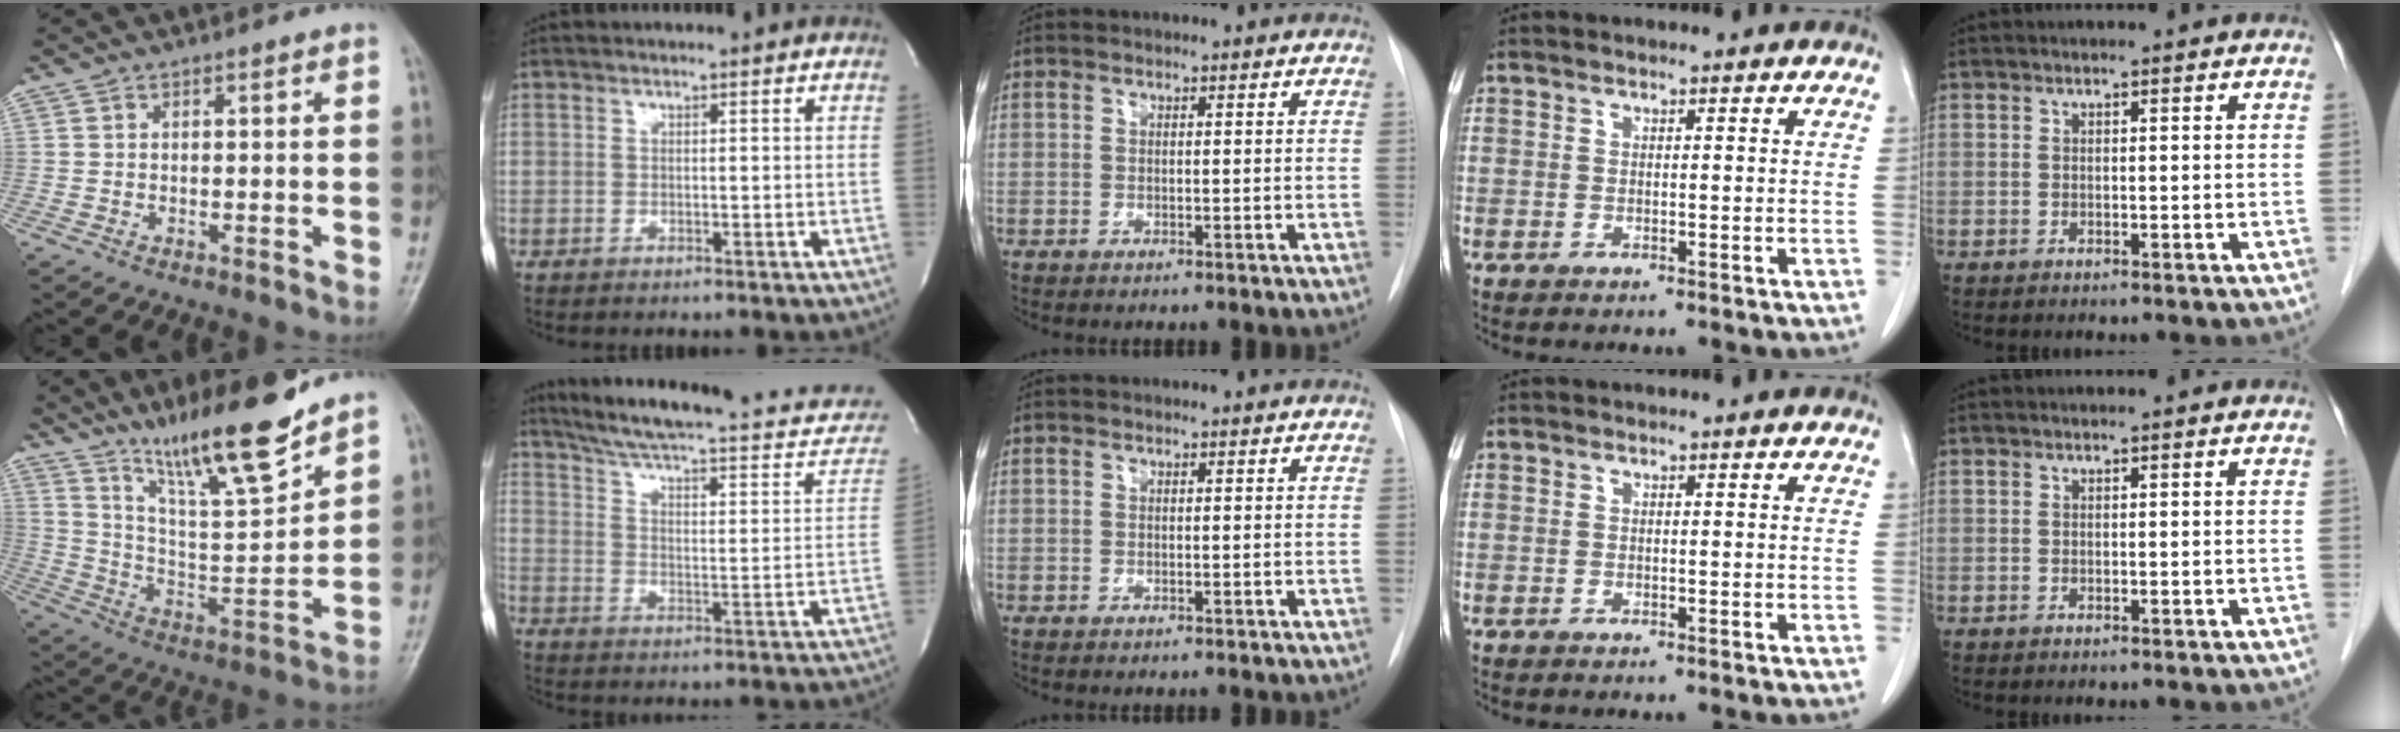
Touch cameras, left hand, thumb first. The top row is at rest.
{"thumb": {"total": 18.0, "force": [13.6, 2.5, 11.5], "torque": [-0.170, -0.083, 0.243]}, "index": {"total": 25.8, "force": [22.2, 4.7, 12.2], "torque": [-0.176, -0.021, 0.290]}}